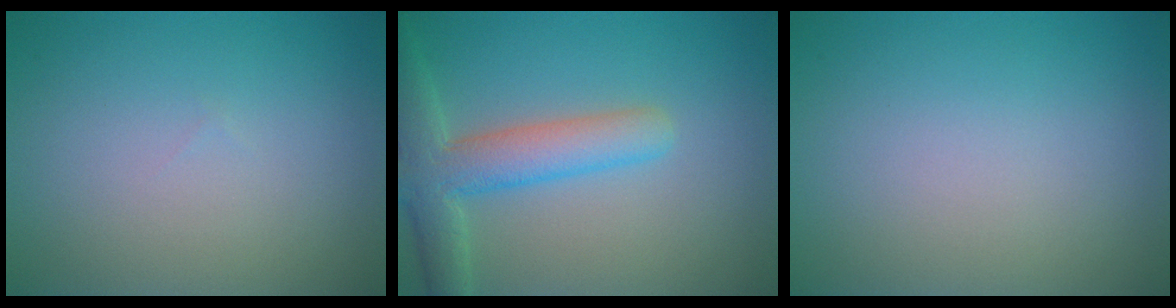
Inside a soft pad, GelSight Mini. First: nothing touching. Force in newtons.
{"total": 5.4, "press": 5.4, "slide": 0.4}
{"total": 0.0}